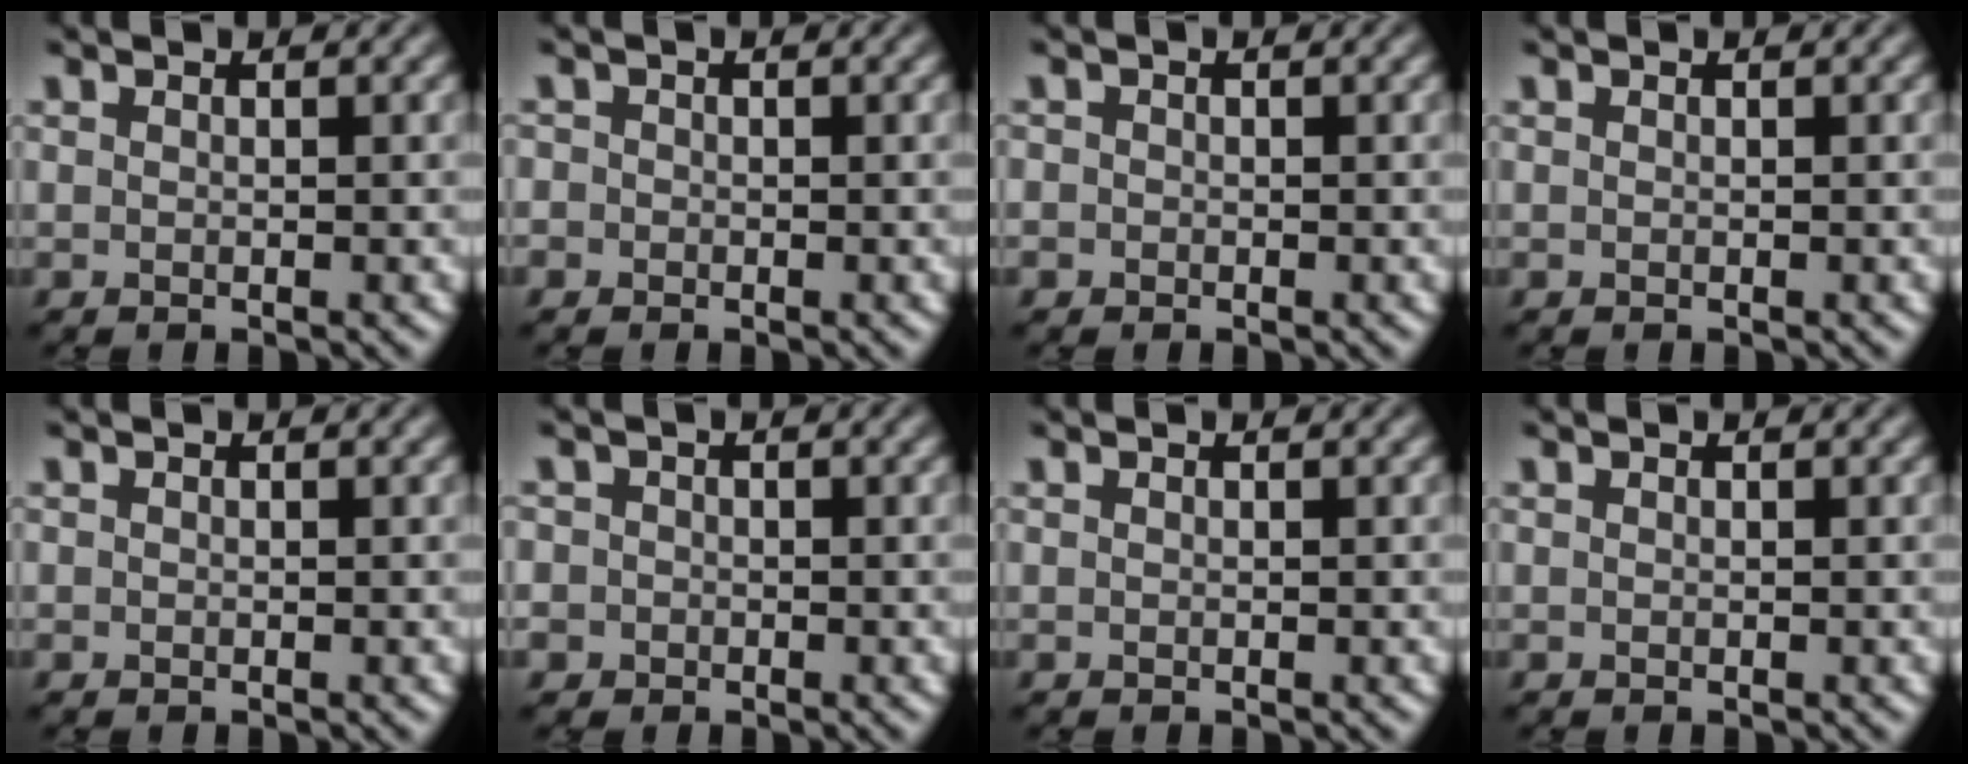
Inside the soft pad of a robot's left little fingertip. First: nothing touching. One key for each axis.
{"total": 0.9, "fx": -0.2, "fy": 0.9, "fz": 0.0, "tx": 0.008, "ty": -0.005, "tz": -0.007}
{"total": 0.7, "fx": -0.2, "fy": 0.7, "fz": 0.0, "tx": 0.006, "ty": -0.005, "tz": -0.005}
{"total": 0.0}
{"total": 0.0}
{"total": 2.3, "fx": -0.3, "fy": 2.3, "fz": 0.4, "tx": 0.011, "ty": 0.012, "tz": -0.027}
{"total": 0.0}
{"total": 0.0}